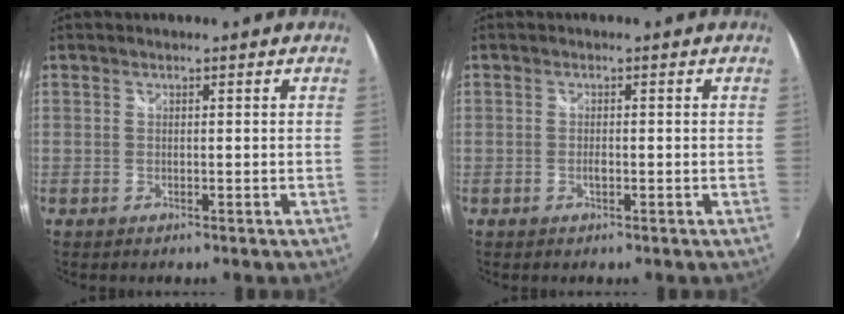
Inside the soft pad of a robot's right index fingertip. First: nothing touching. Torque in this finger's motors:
{"motor_torque": [0.15, 0.08, 0.06, 0.01]}